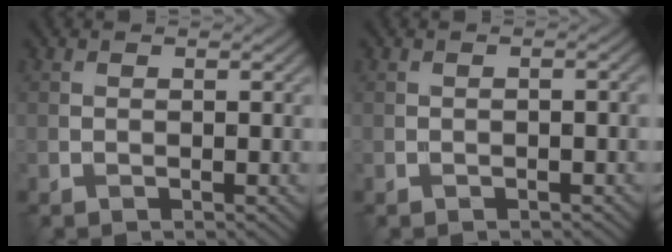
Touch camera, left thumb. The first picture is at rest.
{"total": 0.8, "force": [-0.3, 0.4, 0.7], "torque": [-0.003, 0.004, -0.006]}